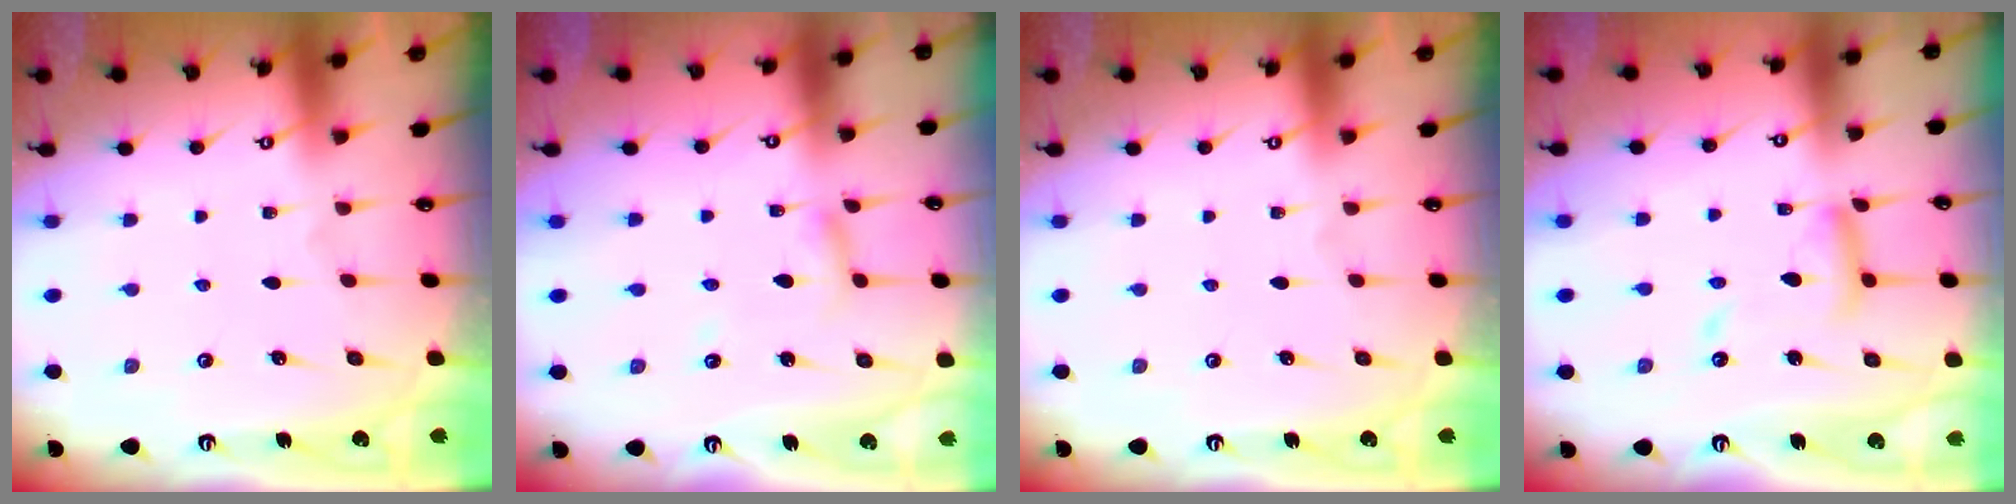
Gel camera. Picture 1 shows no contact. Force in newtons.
{"total": 3.7, "press": 3.7, "slide": 0.3}
{"total": 0.0}
{"total": 12.1, "press": 12.1, "slide": 1.1}